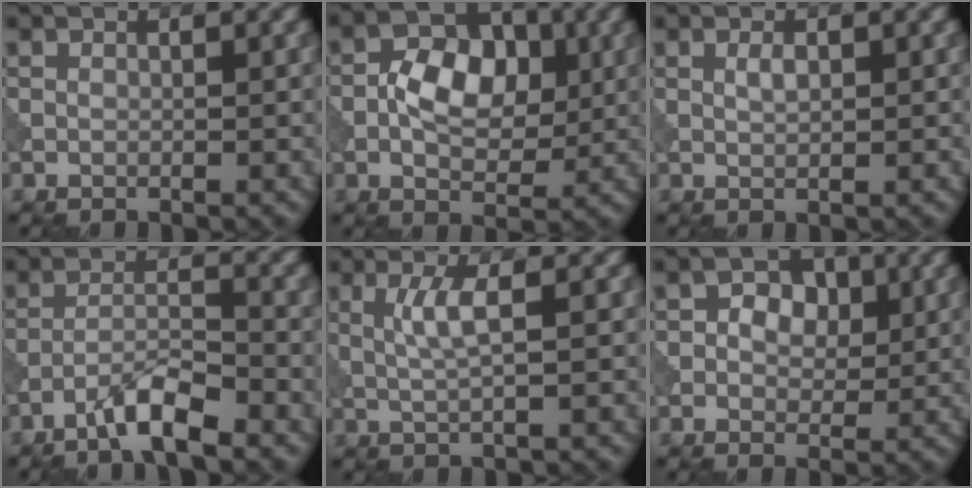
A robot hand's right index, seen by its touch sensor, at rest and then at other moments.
{"total": 5.8, "force": [-0.3, 3.8, 4.4], "torque": [-0.064, 0.003, -0.009]}
{"total": 1.0, "force": [0.2, 0.4, 0.9], "torque": [-0.023, -0.002, 0.005]}
{"total": 3.9, "force": [-3.0, 0.5, 2.6], "torque": [-0.046, 0.009, -0.063]}
{"total": 2.9, "force": [0.3, 0.4, 2.8], "torque": [-0.064, -0.005, 0.009]}
{"total": 3.4, "force": [0.4, 2.6, 2.2], "torque": [-0.030, 0.001, -0.003]}